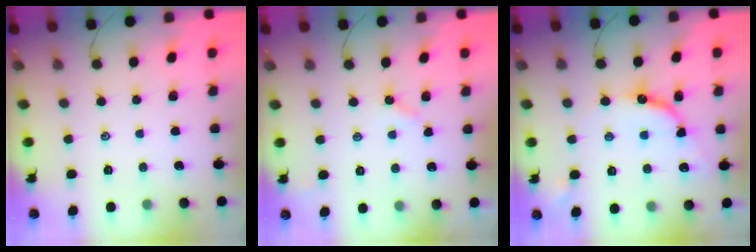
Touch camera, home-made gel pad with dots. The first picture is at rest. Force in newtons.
{"total": 2.2, "press": 2.2, "slide": 0.4}
{"total": 9.6, "press": 9.6, "slide": 0.8}